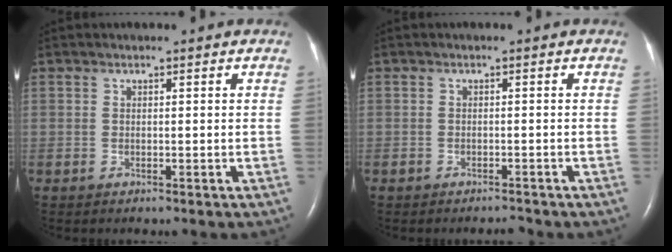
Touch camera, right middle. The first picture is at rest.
{"total": 1.2, "force": [-1.1, 0.4, 0.2], "torque": [-0.007, -0.002, -0.016]}